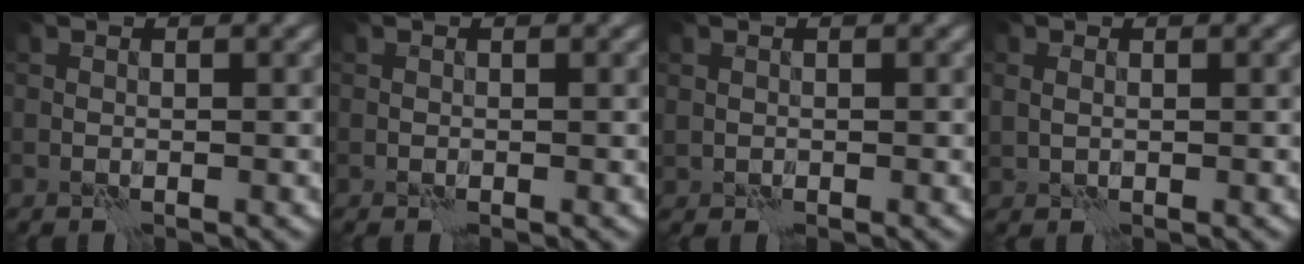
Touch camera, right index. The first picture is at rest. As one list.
[{"total": 0.0}, {"total": 0.5, "force": [0.3, 0.4, 0.0], "torque": [-0.001, 0.004, 0.009]}, {"total": 0.9, "force": [0.4, 0.7, 0.4], "torque": [-0.008, 0.002, 0.014]}]